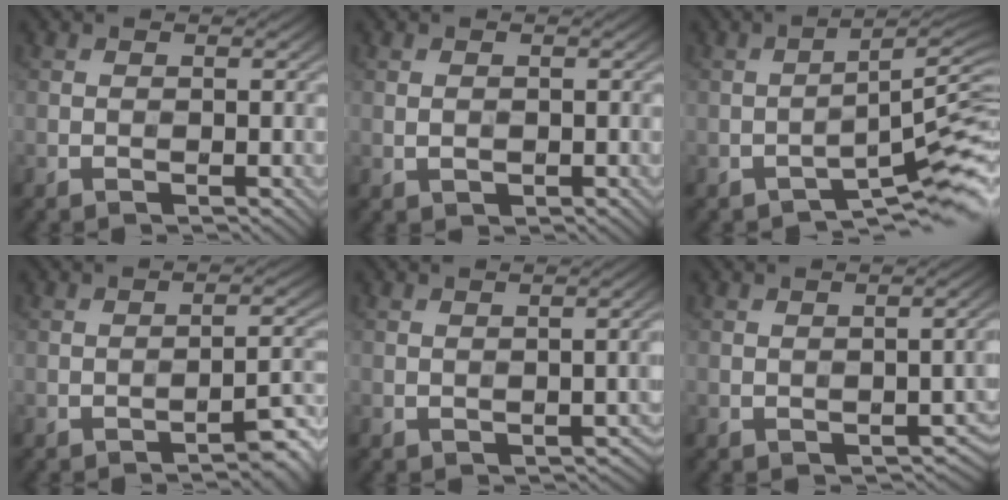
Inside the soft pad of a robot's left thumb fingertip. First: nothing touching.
{"total": 0.7, "force": [0.5, 0.5, 0.2], "torque": [-0.005, -0.001, 0.005]}
{"total": 6.1, "force": [-3.5, 0.7, 5.0], "torque": [-0.064, 0.011, -0.059]}
{"total": 3.3, "force": [-2.4, 0.2, 2.2], "torque": [-0.025, 0.018, -0.036]}
{"total": 2.8, "force": [-0.7, 1.3, 2.4], "torque": [-0.024, -0.005, 0.005]}
{"total": 3.1, "force": [-1.0, 1.6, 2.5], "torque": [-0.029, -0.006, -0.003]}